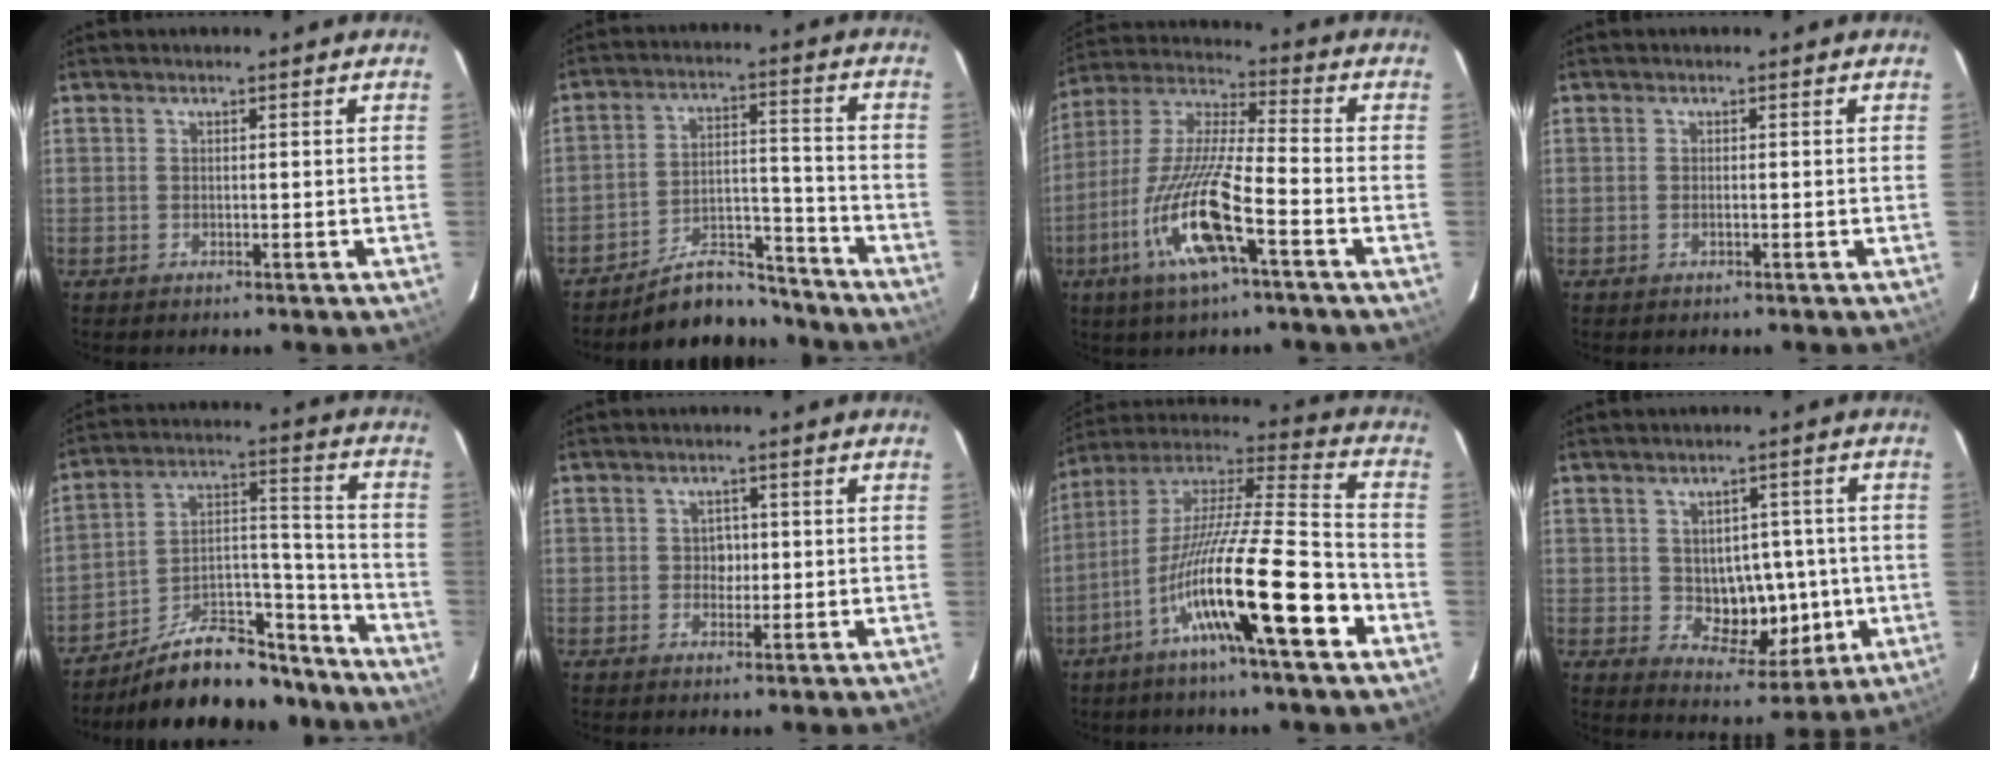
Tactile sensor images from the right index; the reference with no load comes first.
{"total": 9.9, "force": [-9.1, 3.2, 2.4], "torque": [-0.032, 0.040, -0.154]}
{"total": 16.7, "force": [-6.9, 2.4, 15.0], "torque": [-0.317, -0.014, -0.130]}
{"total": 0.7, "force": [-0.2, 0.3, 0.6], "torque": [-0.016, 0.000, -0.004]}
{"total": 18.4, "force": [-16.1, 5.5, 7.1], "torque": [-0.122, 0.035, -0.267]}
{"total": 2.9, "force": [0.0, 2.2, 1.9], "torque": [-0.034, 0.010, 0.003]}
{"total": 21.1, "force": [-9.0, 1.6, 19.0], "torque": [-0.353, -0.017, -0.162]}
{"total": 10.2, "force": [-0.7, 6.6, 7.8], "torque": [-0.107, 0.014, 0.007]}